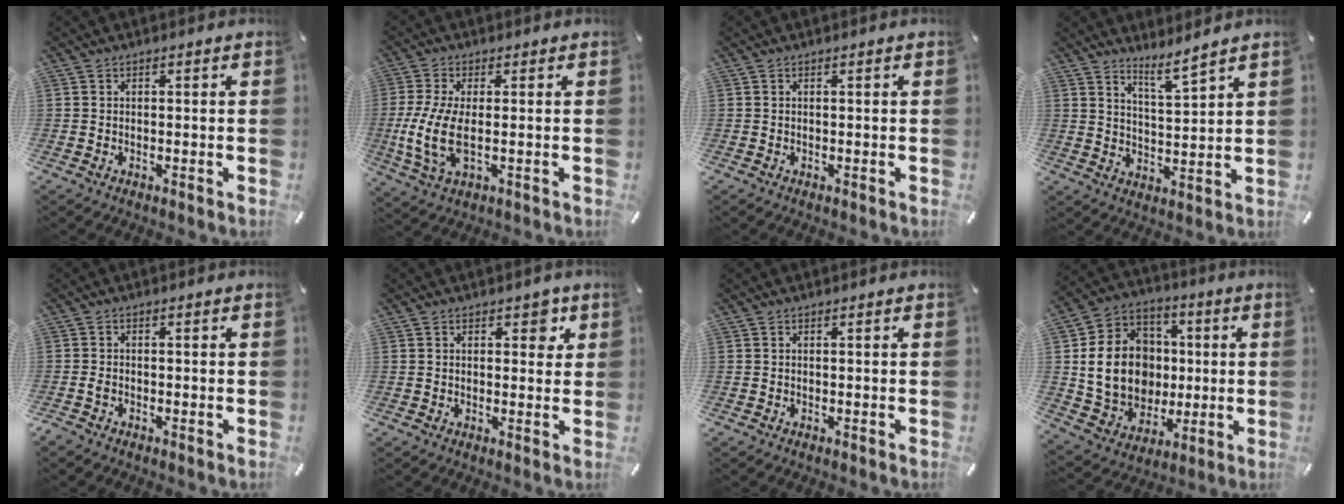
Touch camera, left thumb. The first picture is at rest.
{"total": 9.6, "force": [-0.5, 3.7, 8.9], "torque": [-0.203, -0.027, -0.009]}
{"total": 0.0}
{"total": 5.9, "force": [5.5, 0.3, 2.1], "torque": [-0.035, -0.044, 0.094]}
{"total": 1.3, "force": [-0.9, 0.8, 0.5], "torque": [-0.011, 0.002, -0.017]}
{"total": 3.6, "force": [1.7, 2.3, 2.3], "torque": [-0.013, -0.007, 0.018]}
{"total": 0.0}
{"total": 16.4, "force": [0.4, 14.7, 7.4], "torque": [-0.154, 0.010, 0.020]}